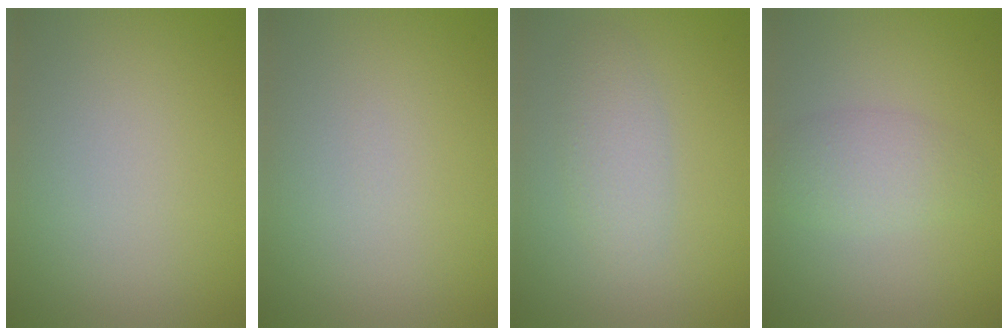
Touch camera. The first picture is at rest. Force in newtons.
{"total": 0.0}
{"total": 2.5, "press": 2.5, "slide": 0.1}
{"total": 2.5, "press": 2.5, "slide": 0.2}